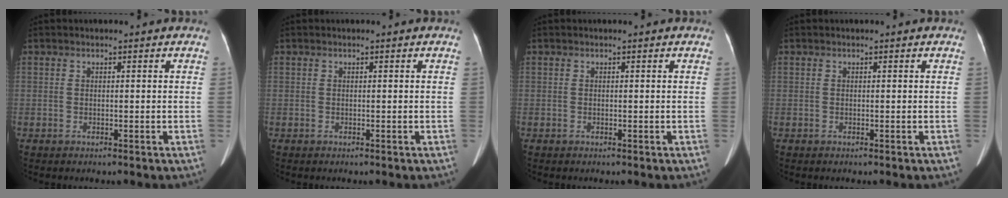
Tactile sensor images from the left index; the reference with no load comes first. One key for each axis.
{"total": 0.0}
{"total": 0.0}
{"total": 0.0}